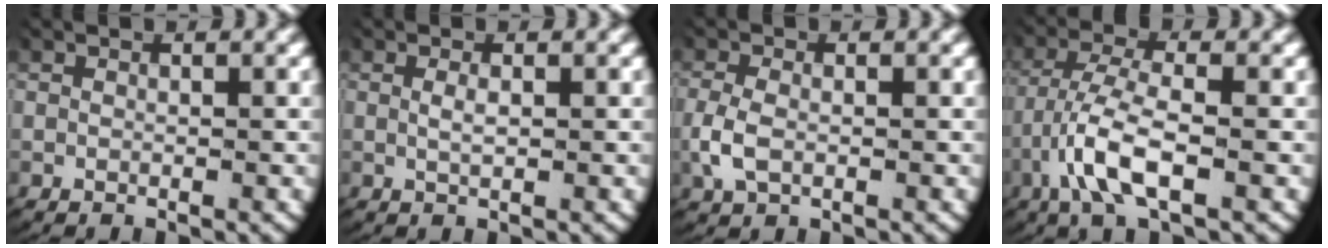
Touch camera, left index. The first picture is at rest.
{"total": 1.0, "force": [0.1, 0.3, 1.0], "torque": [-0.025, -0.006, 0.005]}
{"total": 2.6, "force": [-0.4, 1.8, 1.9], "torque": [-0.060, -0.007, -0.002]}
{"total": 5.4, "force": [-1.4, 2.4, 4.6], "torque": [-0.119, -0.023, -0.015]}